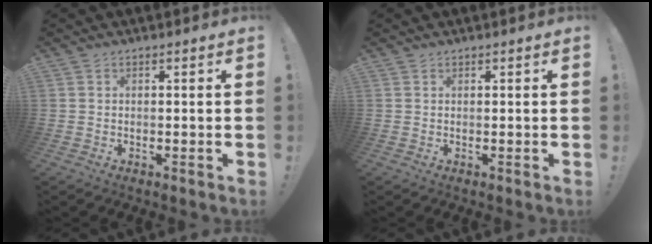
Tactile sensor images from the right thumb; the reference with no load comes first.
{"total": 0.0}